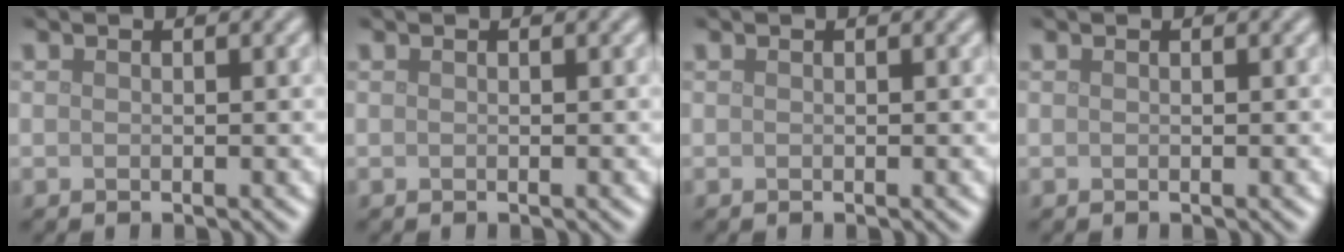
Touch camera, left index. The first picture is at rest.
{"total": 0.0}
{"total": 0.0}
{"total": 0.0}